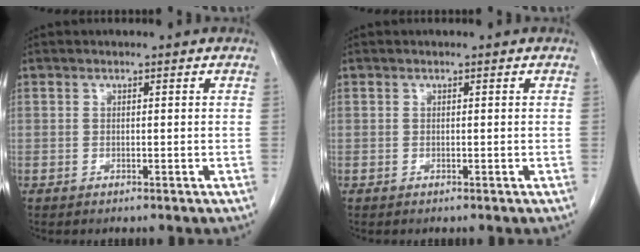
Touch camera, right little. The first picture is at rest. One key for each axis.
{"total": 0.0}